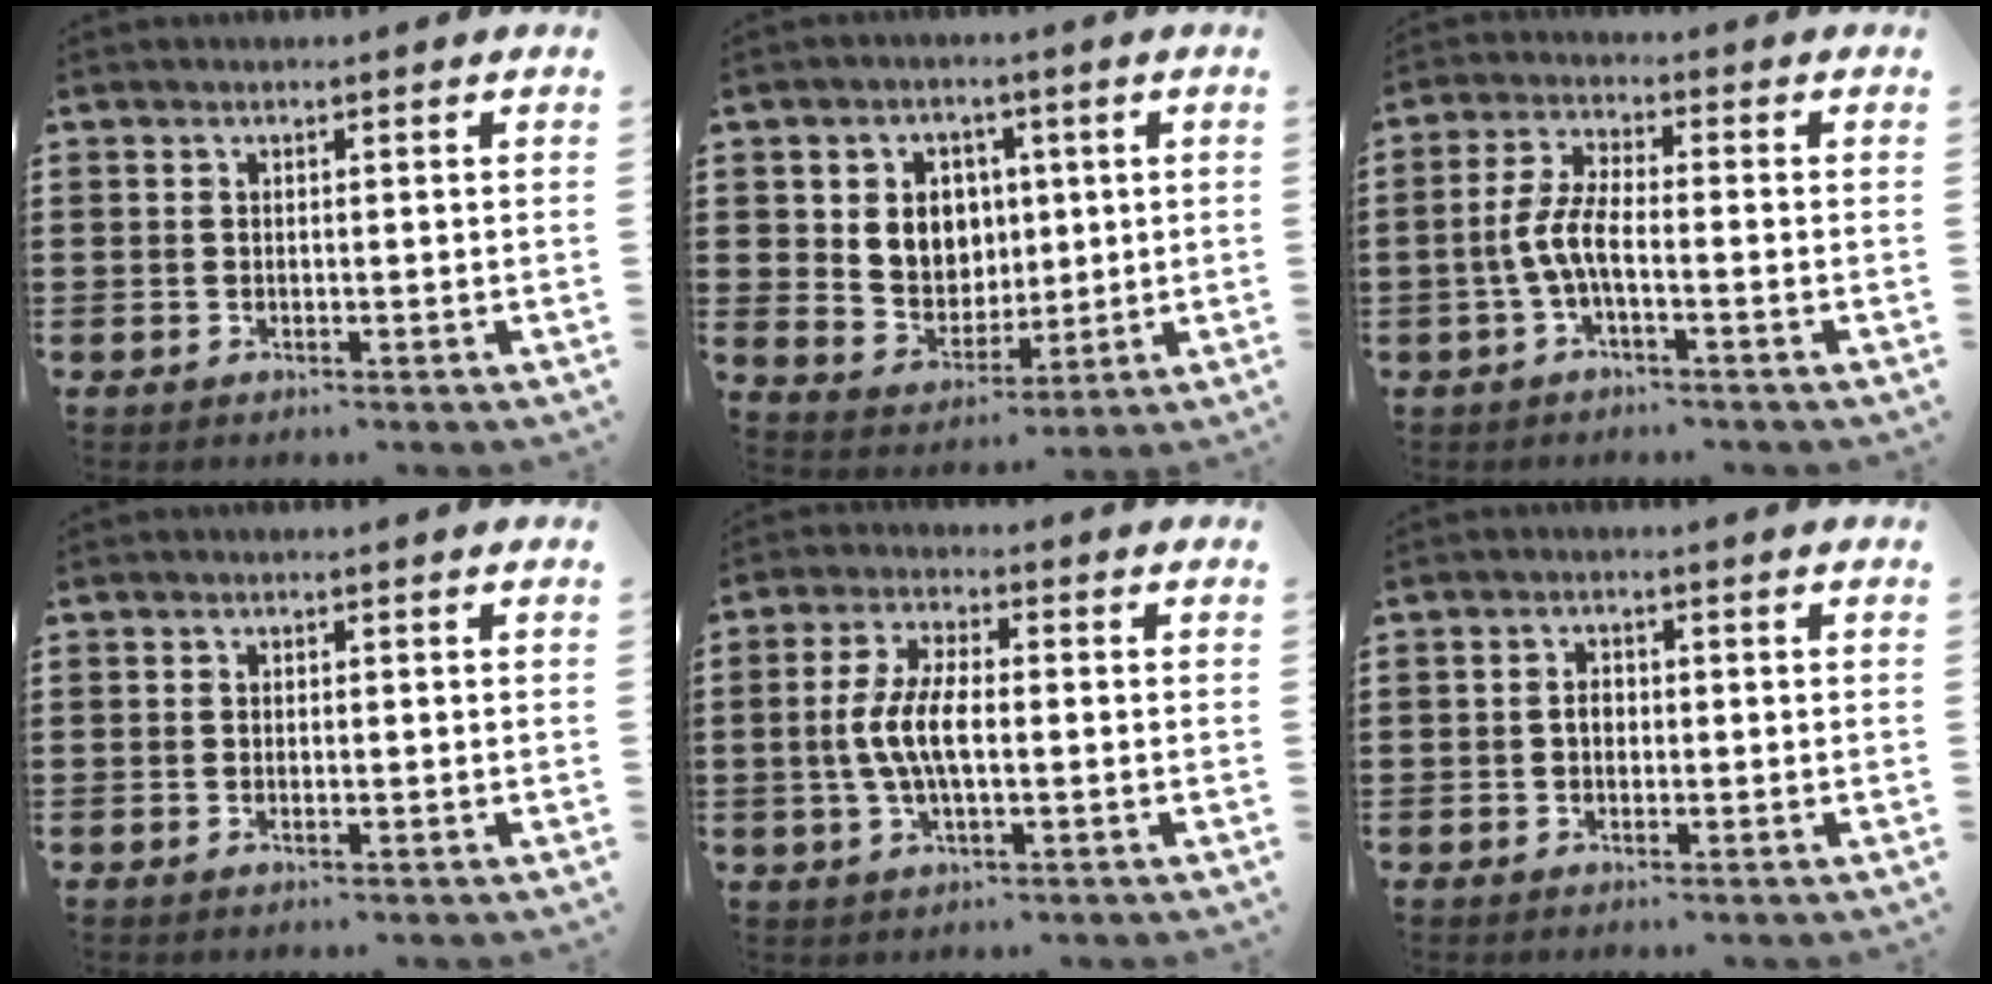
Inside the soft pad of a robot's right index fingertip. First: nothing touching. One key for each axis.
{"total": 6.5, "fx": 1.4, "fy": 5.9, "fz": 2.4, "tx": -0.059, "ty": 0.012, "tz": 0.024}
{"total": 5.3, "fx": -1.9, "fy": 1.3, "fz": 4.8, "tx": -0.119, "ty": -0.009, "tz": -0.044}
{"total": 0.7, "fx": -0.1, "fy": 0.3, "fz": 0.6, "tx": -0.012, "ty": -0.001, "tz": -0.001}
{"total": 6.6, "fx": -0.8, "fy": 2.3, "fz": 6.1, "tx": -0.141, "ty": -0.007, "tz": -0.025}
{"total": 1.8, "fx": -0.3, "fy": 1.1, "fz": 1.3, "tx": -0.026, "ty": 0.004, "tz": -0.007}